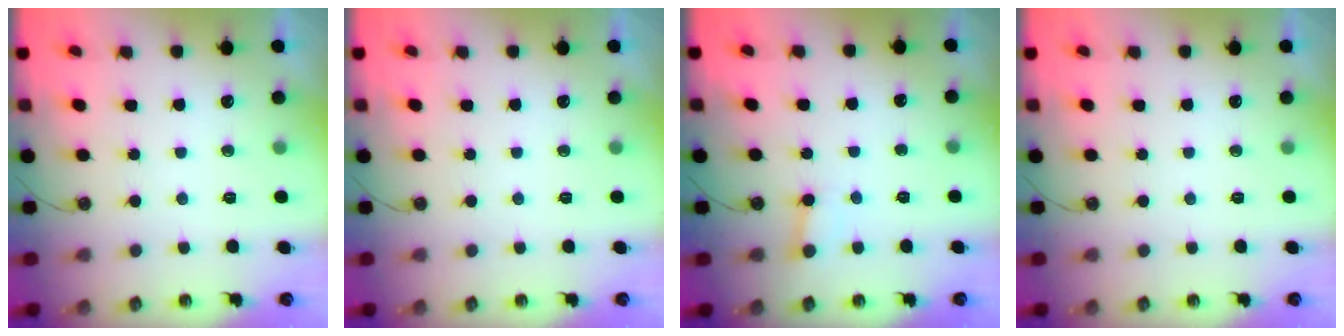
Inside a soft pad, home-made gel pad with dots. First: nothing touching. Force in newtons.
{"total": 0.0}
{"total": 2.5, "press": 2.5, "slide": 0.2}
{"total": 0.0}